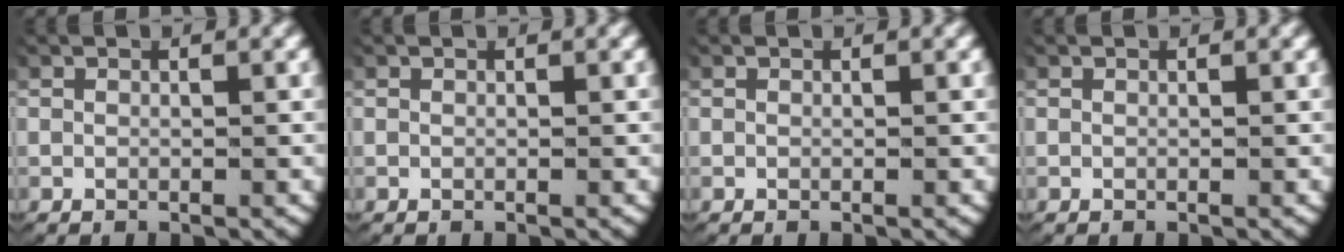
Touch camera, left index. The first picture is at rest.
{"total": 0.0}
{"total": 0.0}
{"total": 0.0}